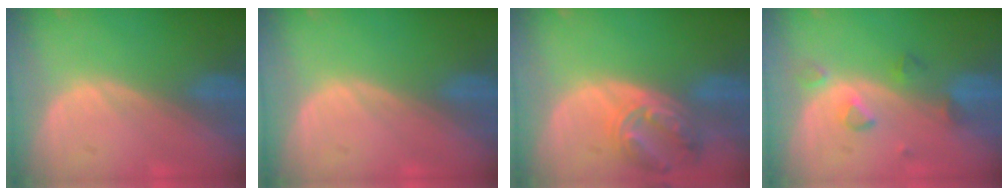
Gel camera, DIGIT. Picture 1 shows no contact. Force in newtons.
{"total": 0.0}
{"total": 7.9, "press": 6.9, "slide": 3.9}
{"total": 3.8, "press": 3.7, "slide": 0.8}